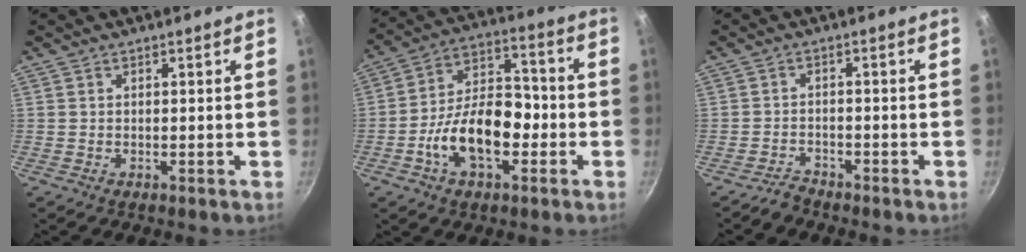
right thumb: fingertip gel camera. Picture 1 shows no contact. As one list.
[{"total": 15.5, "force": [-4.5, 9.0, 11.8], "torque": [-0.168, 0.051, -0.087]}, {"total": 2.4, "force": [-2.3, 0.5, 0.0], "torque": [0.007, 0.024, -0.044]}]